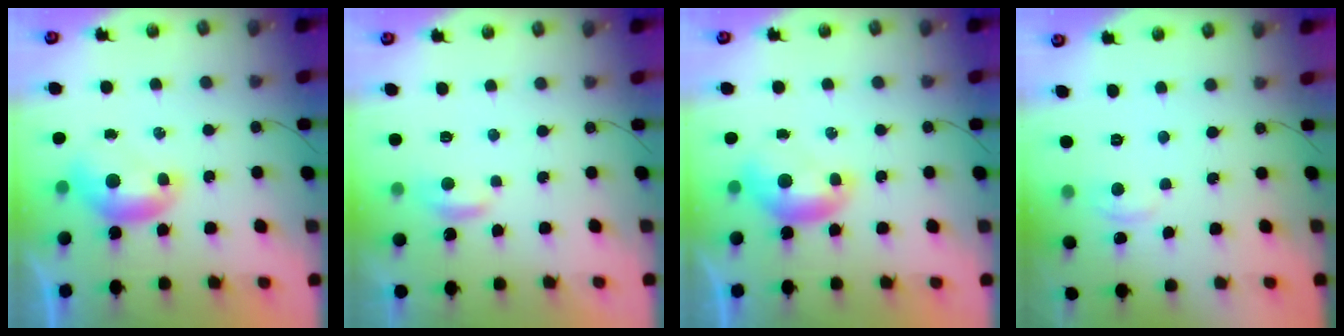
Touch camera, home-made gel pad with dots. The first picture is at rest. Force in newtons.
{"total": 1.4, "press": 1.3, "slide": 0.5}
{"total": 0.0}
{"total": 2.7, "press": 2.6, "slide": 0.5}